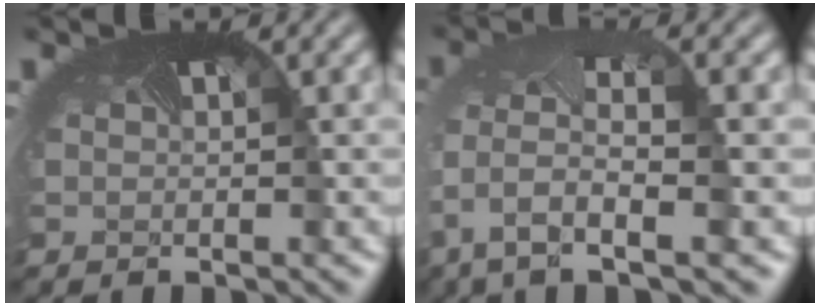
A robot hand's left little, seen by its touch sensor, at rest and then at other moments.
{"total": 6.7, "force": [-2.4, 2.9, 5.6], "torque": [-0.135, -0.018, -0.043]}